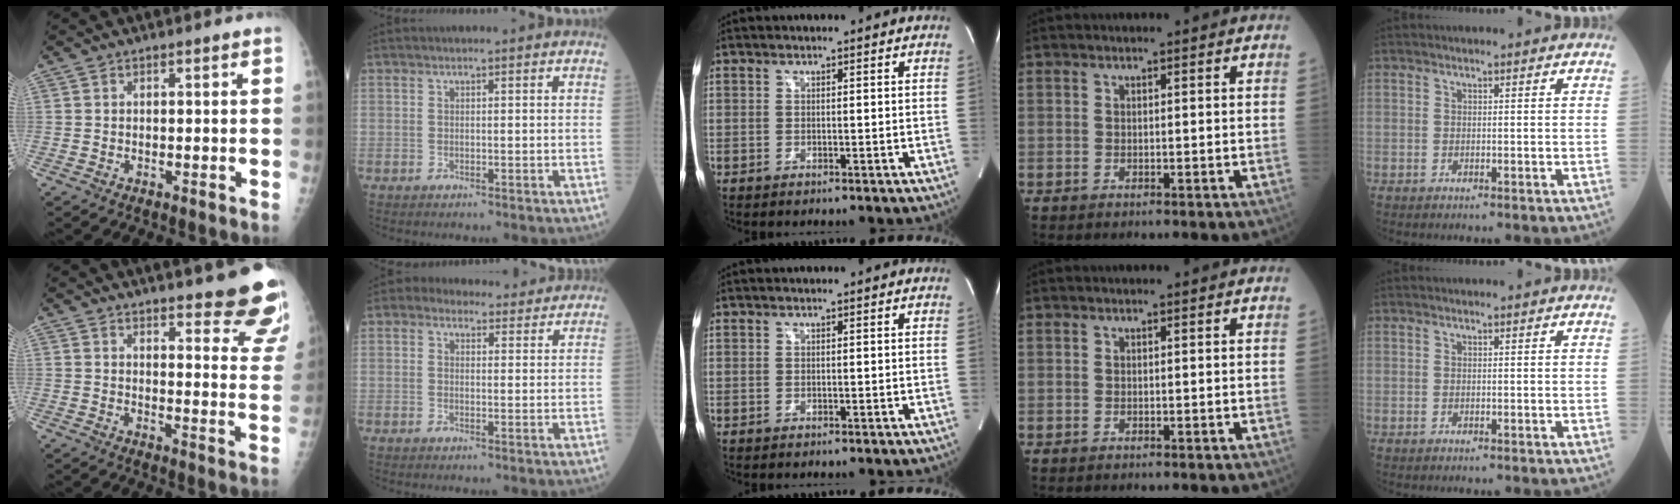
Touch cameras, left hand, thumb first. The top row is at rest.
{"thumb": {"total": 17.9, "force": [14.8, 4.1, 9.2], "torque": [-0.083, -0.103, 0.164]}, "index": {"total": 6.5, "force": [5.8, 2.9, 0.9], "torque": [0.000, 0.014, 0.062]}}